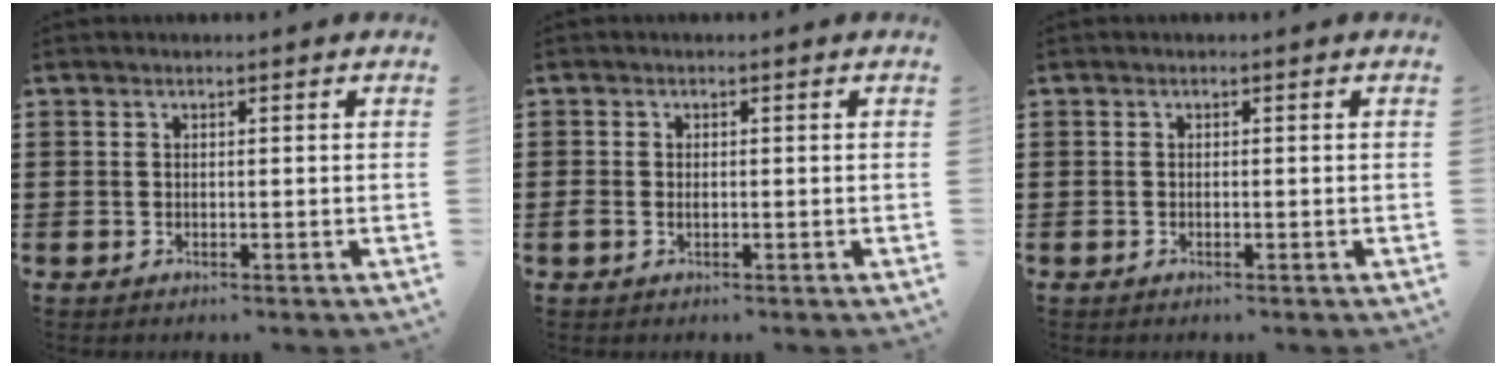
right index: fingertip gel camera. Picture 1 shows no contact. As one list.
[{"total": 0.9, "force": [-0.2, 0.6, 0.7], "torque": [-0.014, 0.001, -0.005]}, {"total": 0.0}]